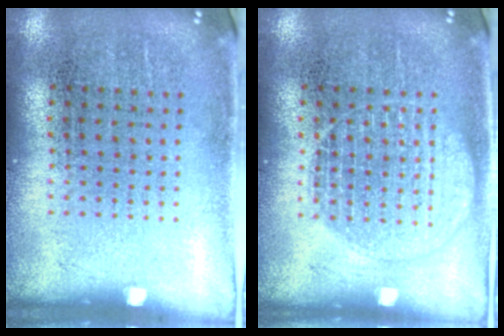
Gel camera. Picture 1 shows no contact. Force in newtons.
{"total": 2.4, "press": 2.4, "slide": 0.3}